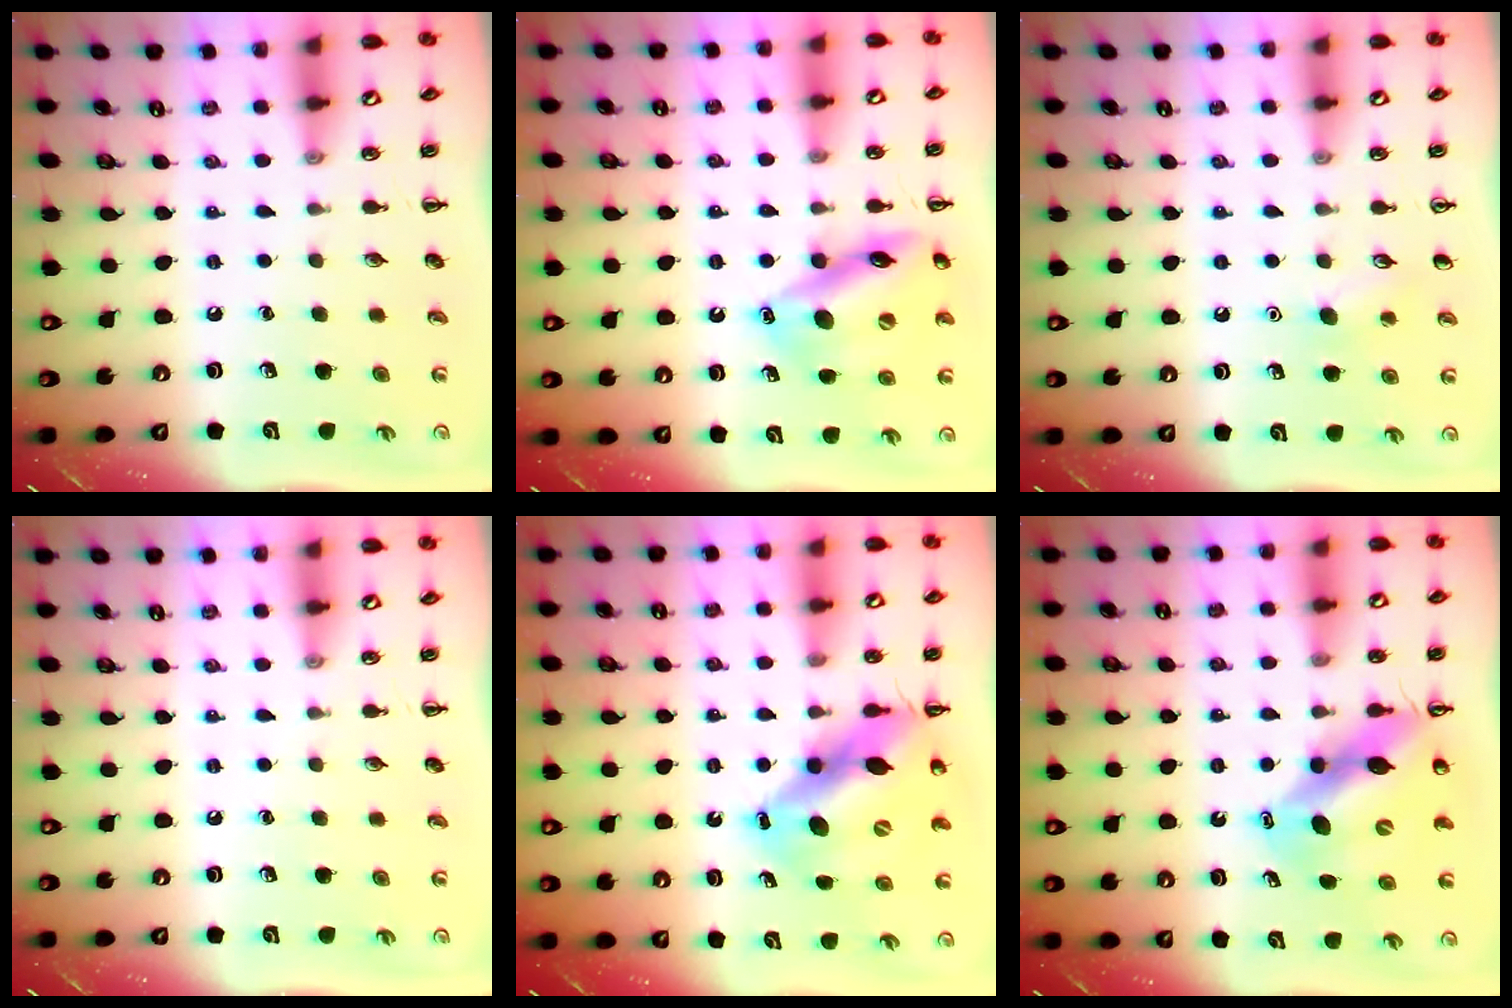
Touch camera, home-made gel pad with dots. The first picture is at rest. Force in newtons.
{"total": 15.1, "press": 14.9, "slide": 2.3}
{"total": 7.4, "press": 7.1, "slide": 2.0}
{"total": 0.0}
{"total": 14.0, "press": 13.5, "slide": 3.5}
{"total": 12.6, "press": 12.0, "slide": 3.8}